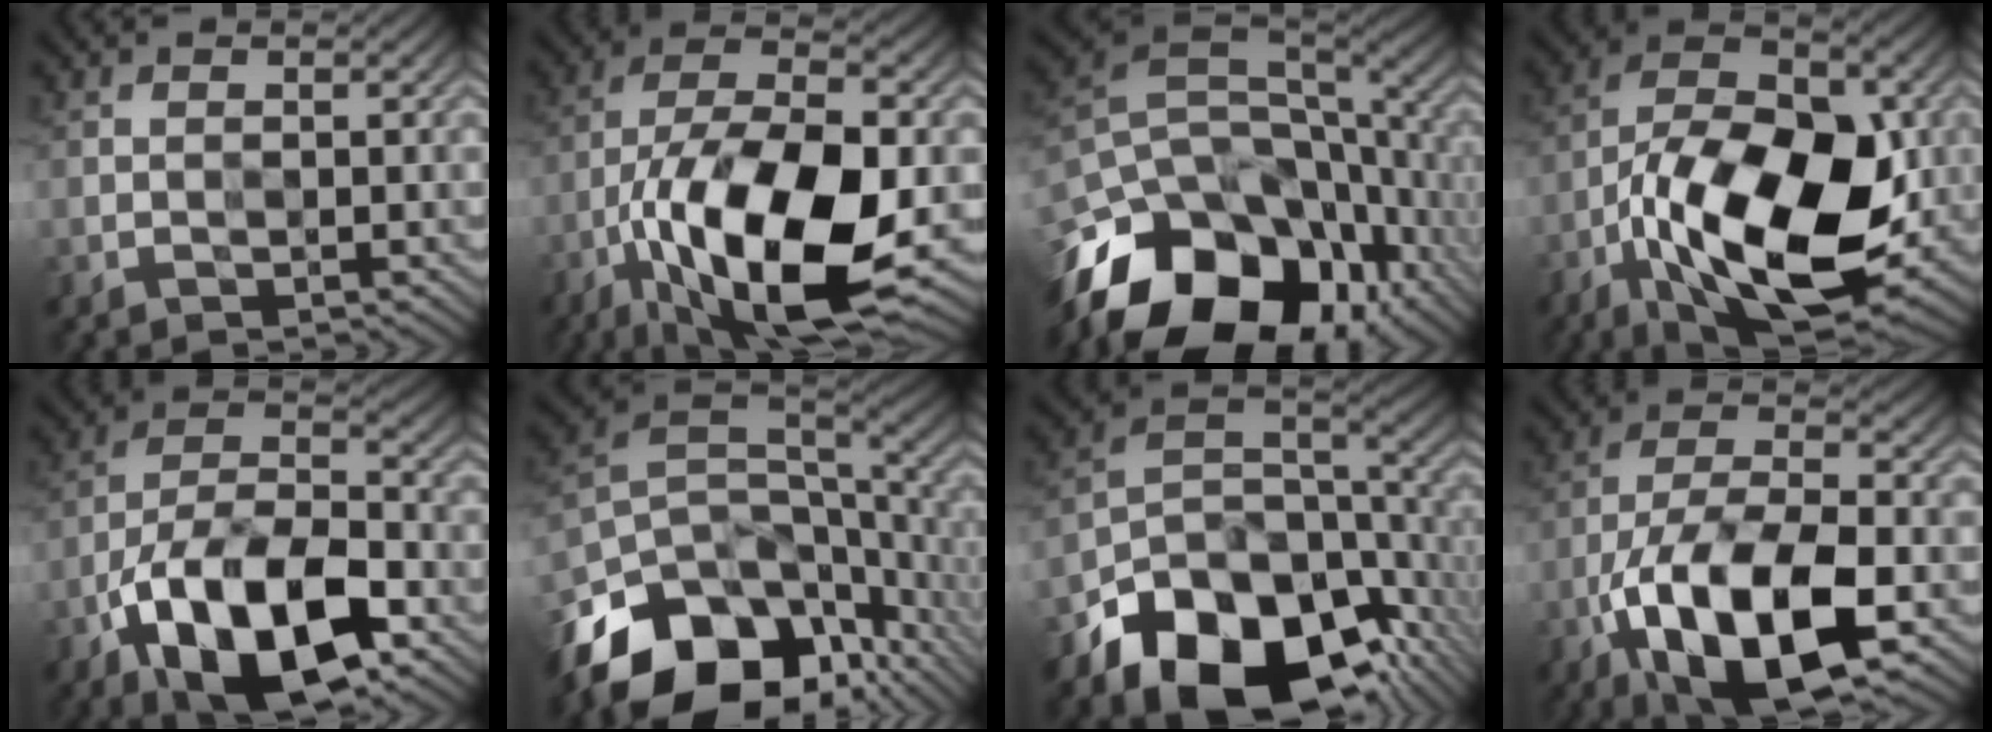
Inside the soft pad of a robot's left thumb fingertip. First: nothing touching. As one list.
[{"total": 17.5, "force": [-6.2, 6.9, 14.8], "torque": [-0.280, -0.009, -0.115]}, {"total": 17.7, "force": [-9.2, 9.7, 11.7], "torque": [-0.254, -0.020, -0.139]}, {"total": 17.5, "force": [-5.1, 8.4, 14.5], "torque": [-0.264, -0.005, -0.101]}, {"total": 15.9, "force": [-7.9, 7.2, 11.8], "torque": [-0.212, -0.009, -0.155]}, {"total": 16.0, "force": [-8.2, 8.6, 10.7], "torque": [-0.232, -0.029, -0.122]}, {"total": 16.2, "force": [-8.8, 8.9, 10.3], "torque": [-0.202, -0.027, -0.145]}, {"total": 16.4, "force": [-7.0, 6.8, 13.1], "torque": [-0.248, -0.008, -0.139]}]